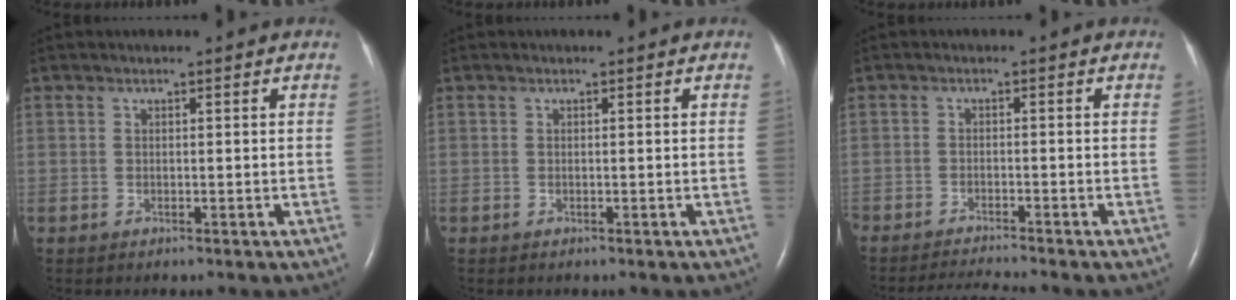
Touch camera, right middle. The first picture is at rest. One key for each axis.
{"total": 0.0}
{"total": 4.6, "fx": -4.3, "fy": -1.1, "fz": 1.1, "tx": -0.021, "ty": -0.021, "tz": -0.073}